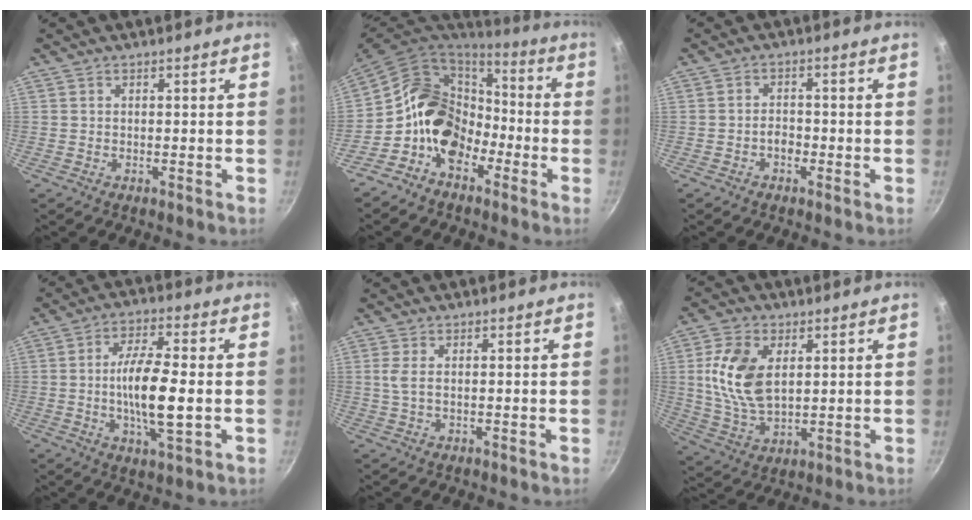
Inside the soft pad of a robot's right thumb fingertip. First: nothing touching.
{"total": 17.0, "force": [-5.7, 13.0, 9.3], "torque": [-0.125, 0.075, -0.116]}
{"total": 2.2, "force": [-1.2, 1.4, 1.2], "torque": [-0.009, 0.017, -0.020]}
{"total": 11.9, "force": [-1.0, 3.6, 11.2], "torque": [-0.211, 0.008, -0.023]}
{"total": 2.1, "force": [0.4, 0.6, 2.0], "torque": [-0.049, 0.000, 0.009]}
{"total": 12.8, "force": [2.8, 7.6, 9.8], "torque": [-0.185, -0.016, 0.060]}